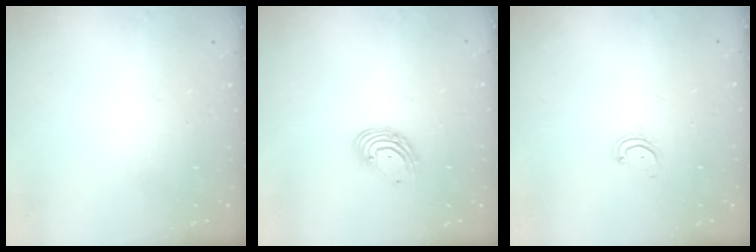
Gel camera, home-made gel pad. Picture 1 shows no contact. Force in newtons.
{"total": 6.5, "press": 6.4, "slide": 0.8}
{"total": 2.5, "press": 2.5, "slide": 0.2}